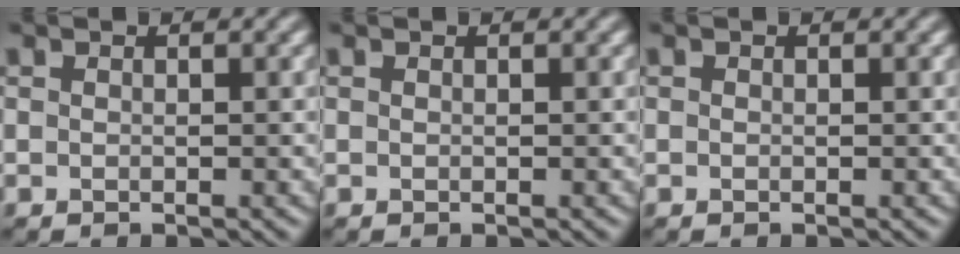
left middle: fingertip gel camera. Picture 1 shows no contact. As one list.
[{"total": 0.0}, {"total": 0.0}]